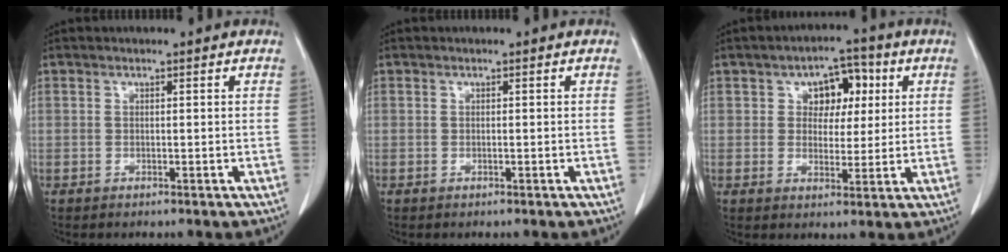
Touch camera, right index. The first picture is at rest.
{"total": 0.0}
{"total": 6.7, "force": [2.2, 4.3, 4.7], "torque": [-0.059, 0.020, 0.033]}